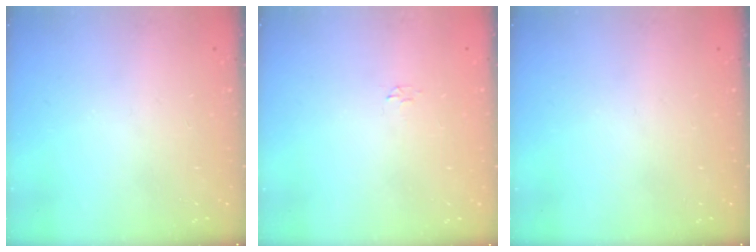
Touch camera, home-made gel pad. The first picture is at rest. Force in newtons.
{"total": 1.9, "press": 1.9, "slide": 0.3}
{"total": 0.0}